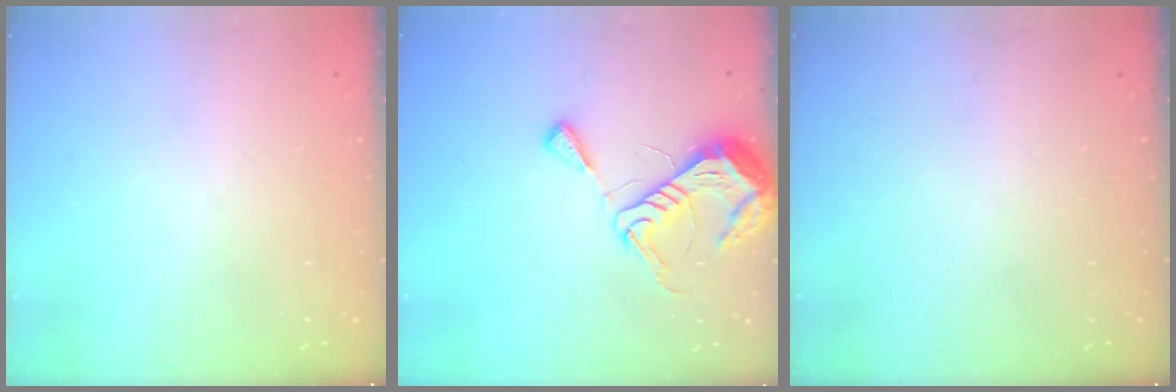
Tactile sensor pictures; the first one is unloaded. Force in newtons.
{"total": 10.7, "press": 10.6, "slide": 1.3}
{"total": 0.0}